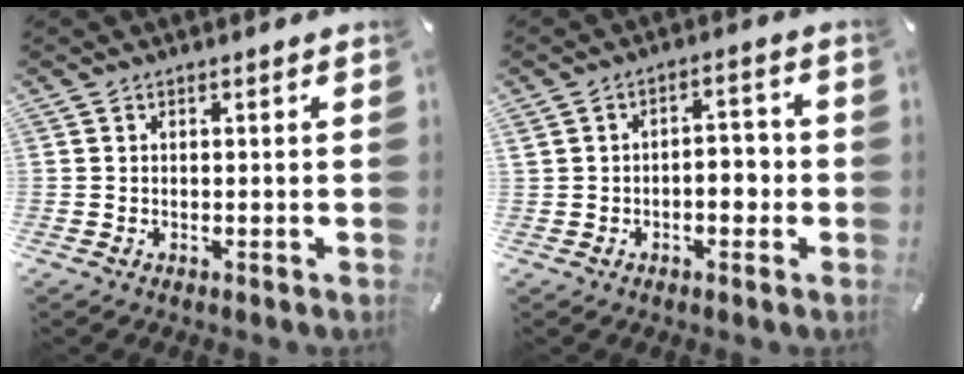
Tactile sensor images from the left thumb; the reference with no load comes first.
{"total": 4.9, "force": [-1.3, 3.0, 3.6], "torque": [-0.054, 0.011, -0.026]}